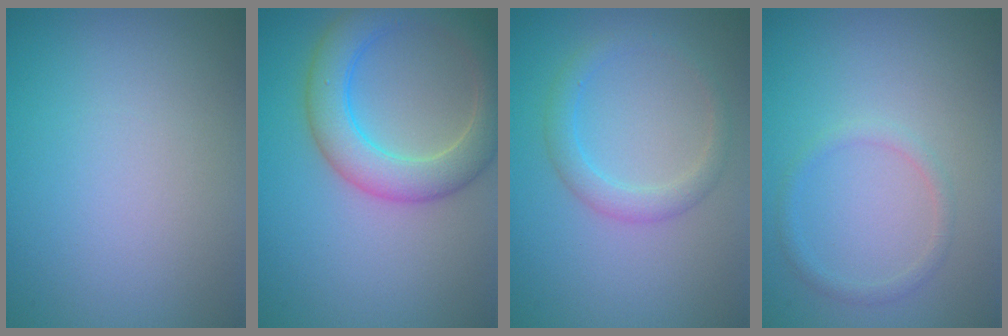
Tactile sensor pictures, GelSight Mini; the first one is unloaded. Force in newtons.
{"total": 5.6, "press": 5.6, "slide": 0.2}
{"total": 2.2, "press": 2.2, "slide": 0.1}
{"total": 1.2, "press": 1.2, "slide": 0.0}